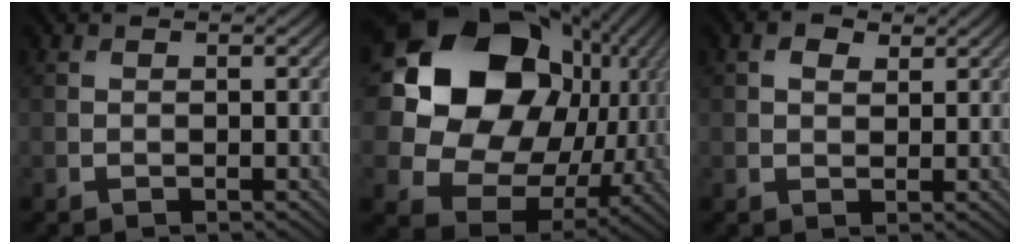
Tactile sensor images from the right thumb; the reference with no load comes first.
{"total": 21.7, "force": [5.7, 18.0, 10.7], "torque": [-0.298, 0.011, 0.129]}
{"total": 2.3, "force": [1.1, 1.3, 1.4], "torque": [-0.030, 0.001, 0.021]}